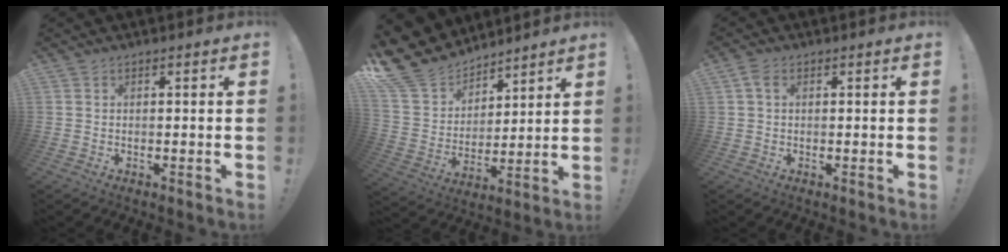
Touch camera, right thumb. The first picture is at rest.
{"total": 15.9, "force": [12.4, 9.0, 3.8], "torque": [-0.091, -0.094, 0.252]}
{"total": 2.5, "force": [0.9, 1.6, 1.8], "torque": [-0.029, 0.001, 0.014]}